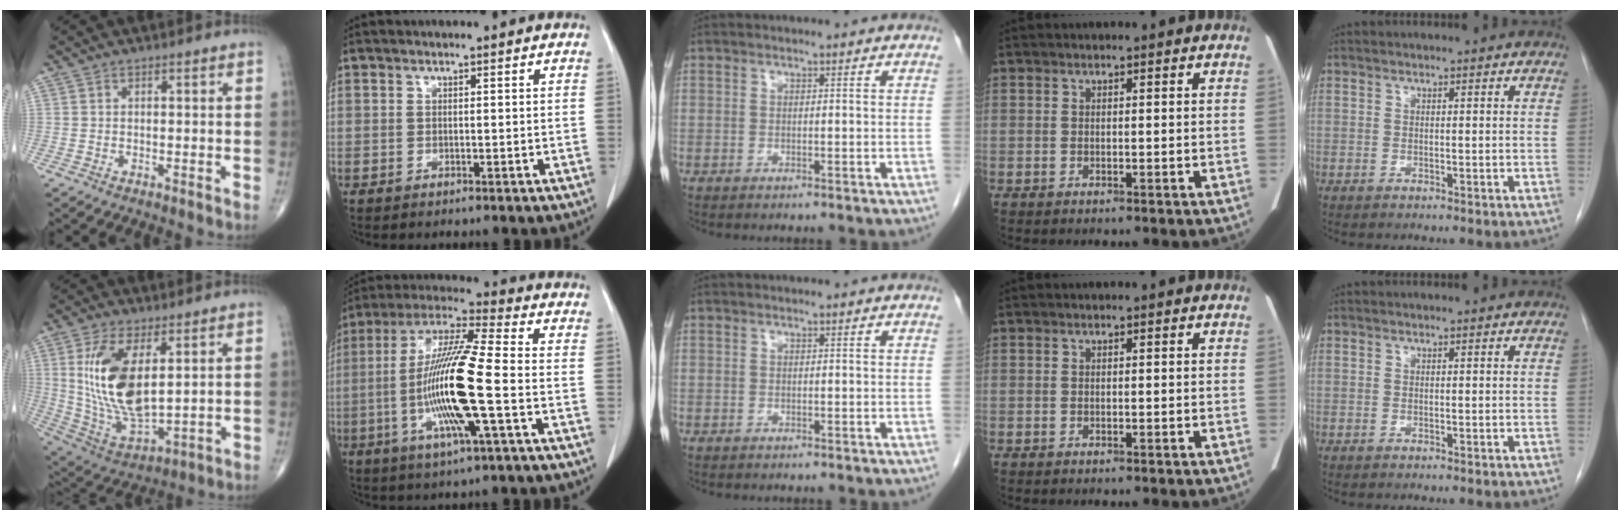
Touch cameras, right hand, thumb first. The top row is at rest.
{"thumb": {"total": 17.0, "force": [3.9, 7.8, 14.6], "torque": [-0.284, -0.023, 0.092]}, "index": {"total": 15.9, "force": [-3.2, 0.4, 15.6], "torque": [-0.315, -0.007, -0.069]}}